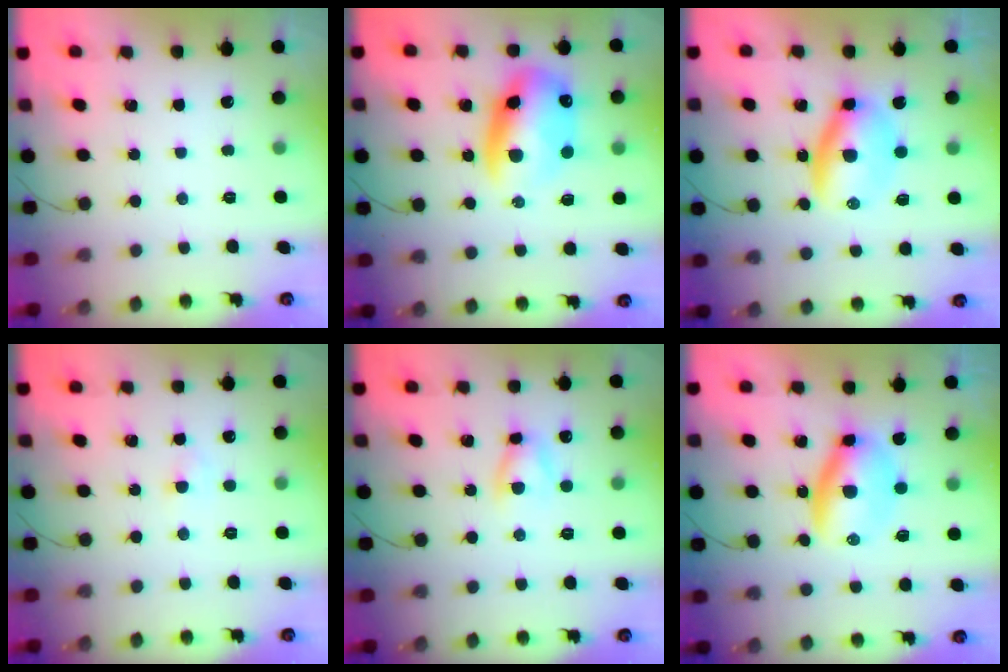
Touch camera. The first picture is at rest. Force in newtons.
{"total": 12.9, "press": 12.5, "slide": 3.3}
{"total": 6.7, "press": 6.5, "slide": 1.9}
{"total": 1.8, "press": 1.5, "slide": 0.9}
{"total": 5.6, "press": 5.6, "slide": 0.7}
{"total": 6.7, "press": 6.5, "slide": 1.9}